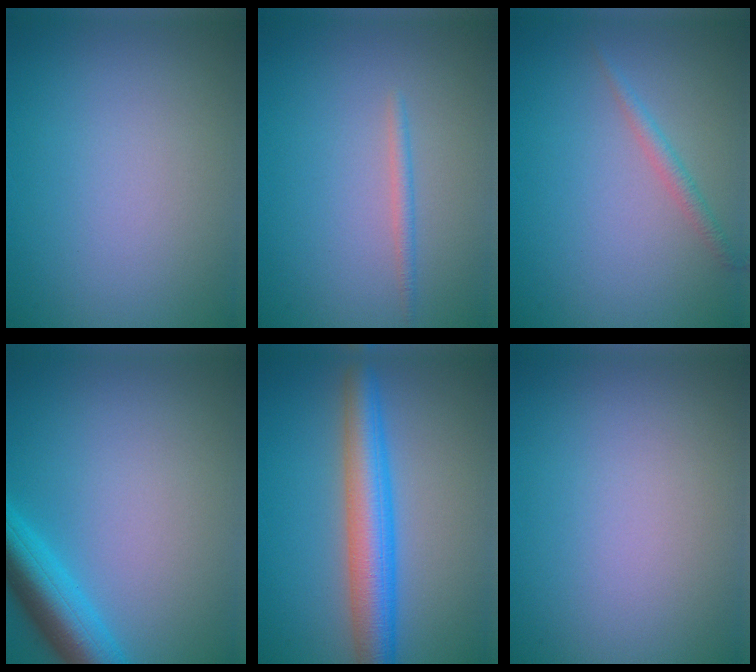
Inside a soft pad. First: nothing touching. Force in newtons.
{"total": 1.0, "press": 1.0, "slide": 0.1}
{"total": 1.3, "press": 1.3, "slide": 0.1}
{"total": 5.4, "press": 5.4, "slide": 0.4}
{"total": 5.9, "press": 5.9, "slide": 0.3}
{"total": 0.0}